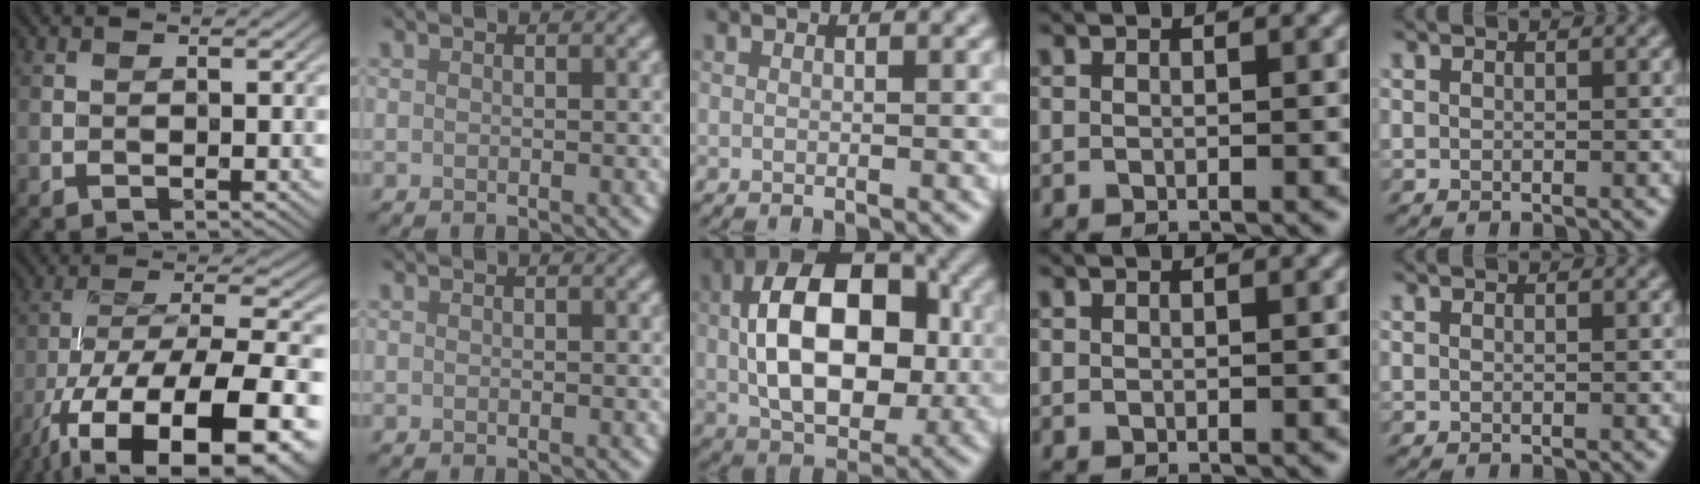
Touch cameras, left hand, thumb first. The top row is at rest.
{"thumb": {"total": 19.0, "force": [-11.0, 7.7, 13.5], "torque": [-0.225, -0.039, -0.157]}, "middle": {"total": 11.9, "force": [-0.6, 7.2, 9.5], "torque": [-0.175, 0.009, 0.004]}}